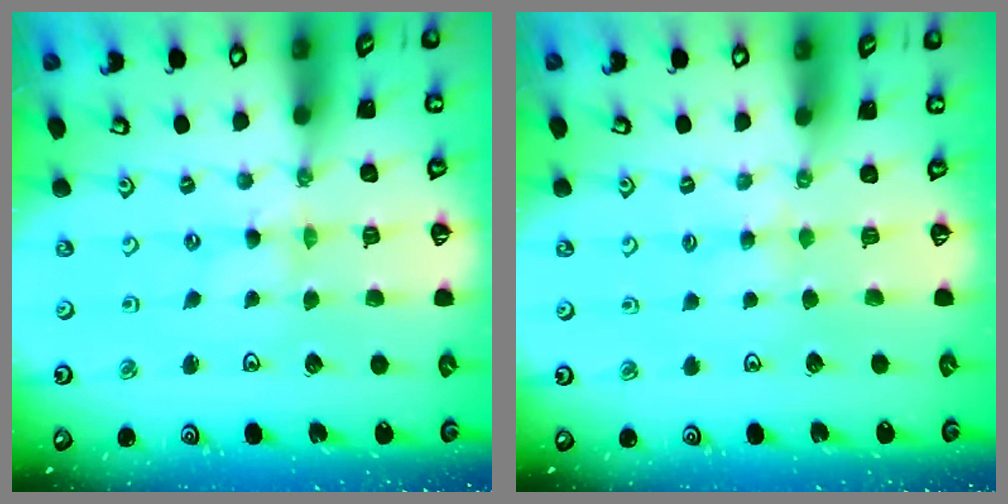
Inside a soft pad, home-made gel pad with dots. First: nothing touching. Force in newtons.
{"total": 3.0, "press": 3.0, "slide": 0.5}